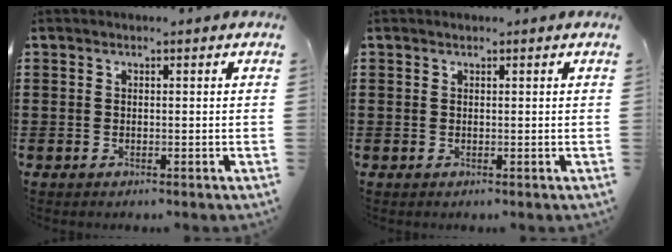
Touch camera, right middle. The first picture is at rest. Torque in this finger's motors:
{"motor_torque": [-0.03, -0.08, 0.05, -0.01]}